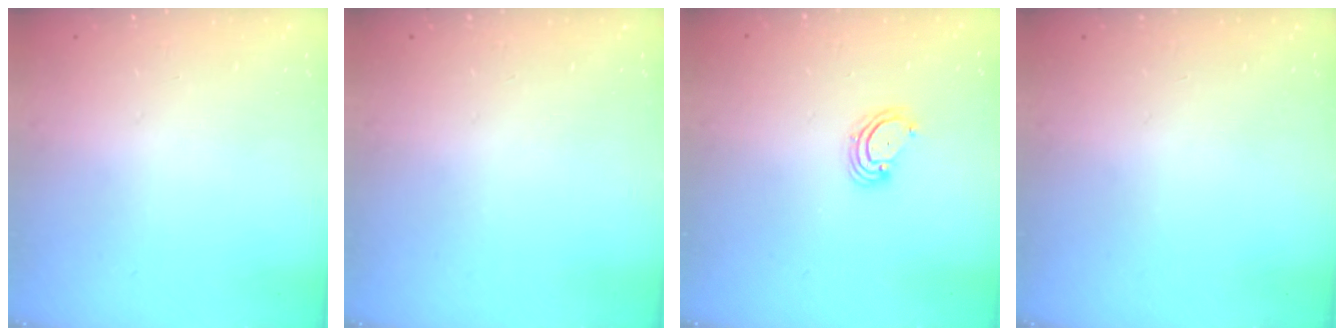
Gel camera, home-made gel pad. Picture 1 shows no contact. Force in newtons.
{"total": 0.0}
{"total": 3.3, "press": 3.3, "slide": 0.3}
{"total": 0.0}